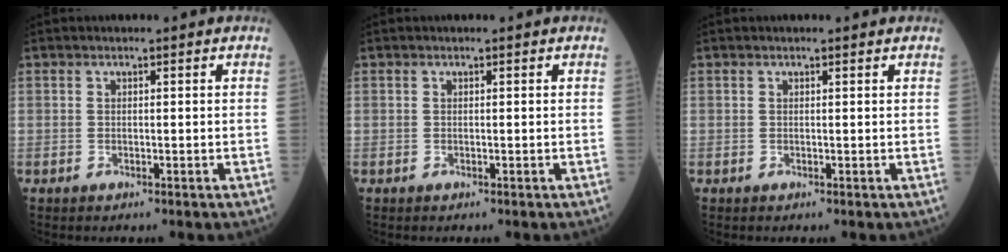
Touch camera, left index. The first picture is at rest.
{"total": 0.0}
{"total": 1.2, "force": [1.1, 0.2, 0.4], "torque": [-0.009, 0.004, 0.013]}